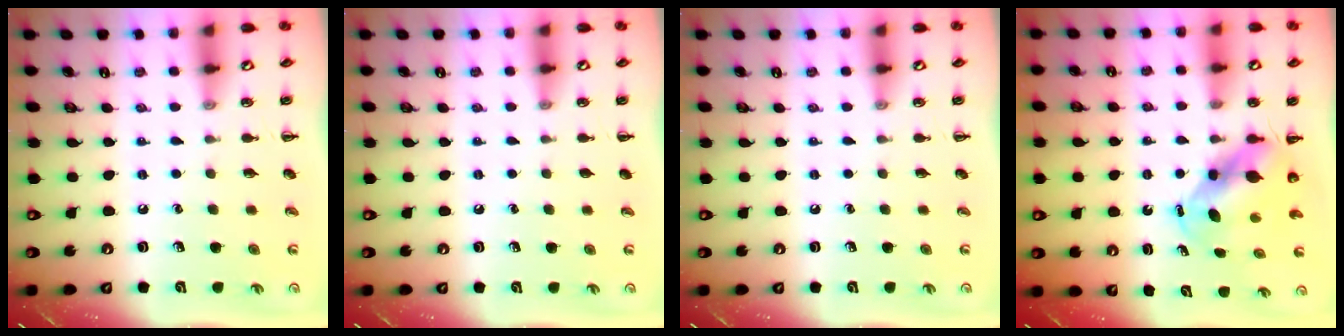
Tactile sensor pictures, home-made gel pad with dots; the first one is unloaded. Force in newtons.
{"total": 0.0}
{"total": 0.0}
{"total": 5.4, "press": 5.2, "slide": 1.1}